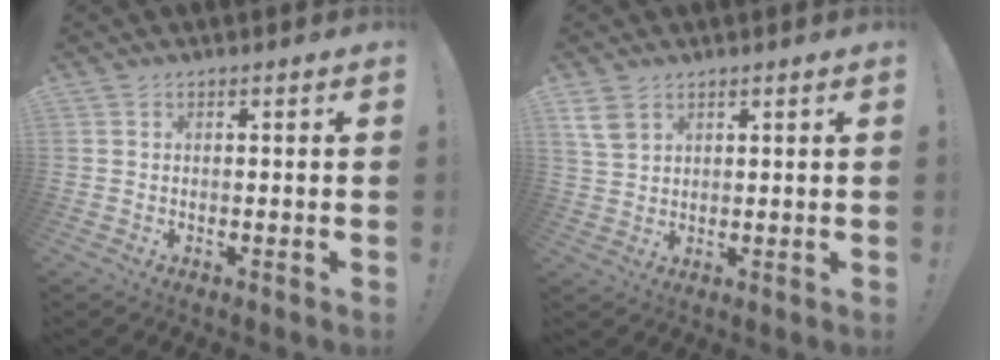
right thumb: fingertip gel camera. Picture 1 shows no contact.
{"total": 5.4, "force": [3.2, 3.3, 2.8], "torque": [-0.060, -0.010, 0.062]}